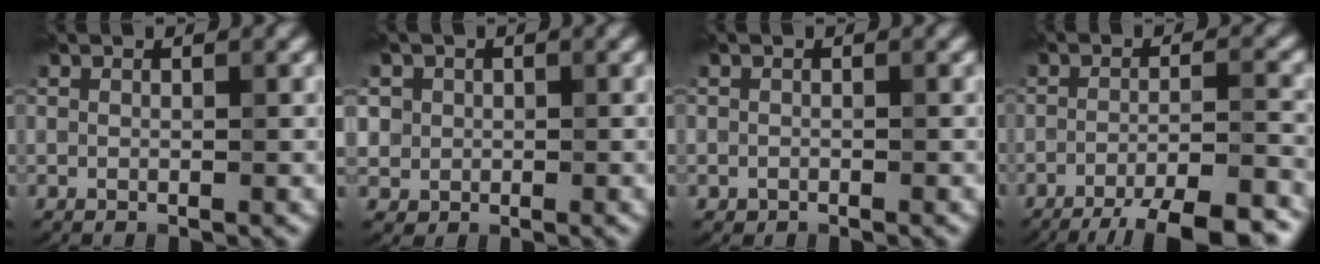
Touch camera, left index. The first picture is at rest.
{"total": 2.7, "force": [0.6, 2.6, 0.5], "torque": [-0.003, 0.007, 0.014]}
{"total": 0.5, "force": [-0.3, 0.4, 0.0], "torque": [0.004, -0.004, -0.006]}
{"total": 9.7, "force": [-7.6, 2.0, 5.7], "torque": [-0.077, -0.009, -0.103]}